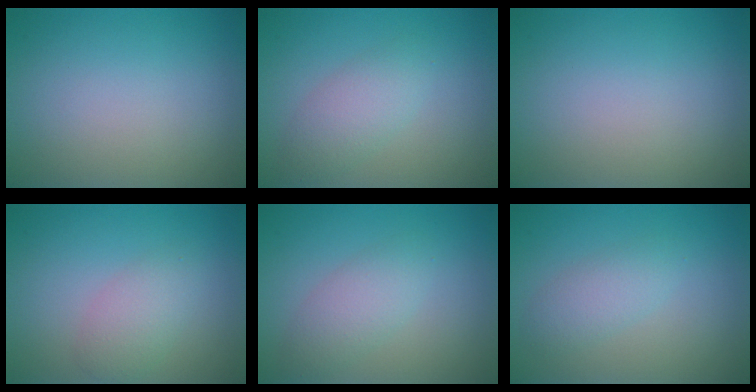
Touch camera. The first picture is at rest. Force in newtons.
{"total": 2.7, "press": 2.7, "slide": 0.0}
{"total": 0.0}
{"total": 2.6, "press": 2.6, "slide": 0.1}
{"total": 2.7, "press": 2.7, "slide": 0.1}
{"total": 2.2, "press": 2.2, "slide": 0.0}